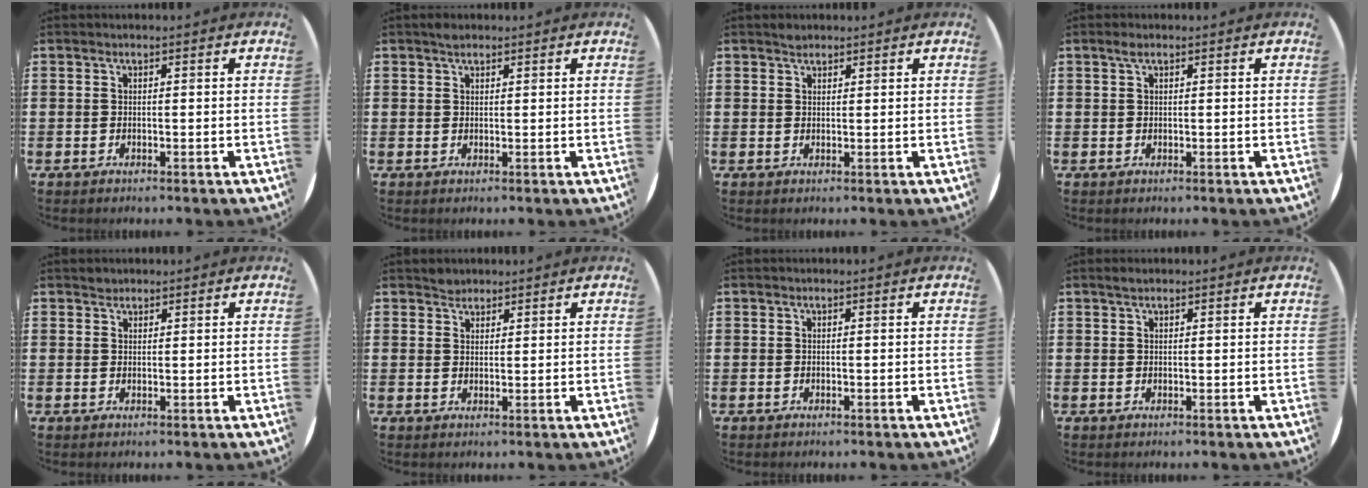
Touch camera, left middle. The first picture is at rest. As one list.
[{"total": 1.0, "force": [0.9, 0.5, 0.2], "torque": [0.004, -0.001, 0.014]}, {"total": 1.1, "force": [1.0, 0.4, -0.1], "torque": [0.007, -0.002, 0.017]}, {"total": 1.0, "force": [0.6, 0.4, 0.7], "torque": [-0.014, 0.005, 0.009]}, {"total": 1.0, "force": [0.9, 0.4, -0.1], "torque": [0.002, 0.002, 0.018]}, {"total": 1.7, "force": [1.6, 0.6, -0.2], "torque": [0.010, -0.003, 0.030]}, {"total": 0.0}, {"total": 0.7, "force": [0.6, 0.2, 0.3], "torque": [-0.006, 0.002, 0.011]}]